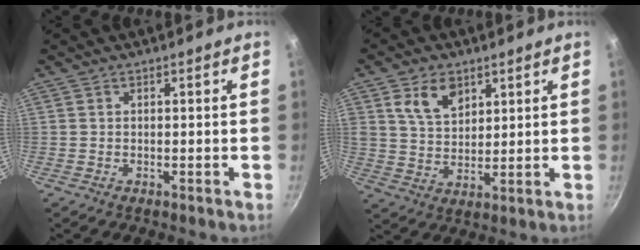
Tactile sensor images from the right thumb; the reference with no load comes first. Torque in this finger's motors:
{"motor_torque": [1.44, 1.54, 1.65, 1.12, 0.74]}